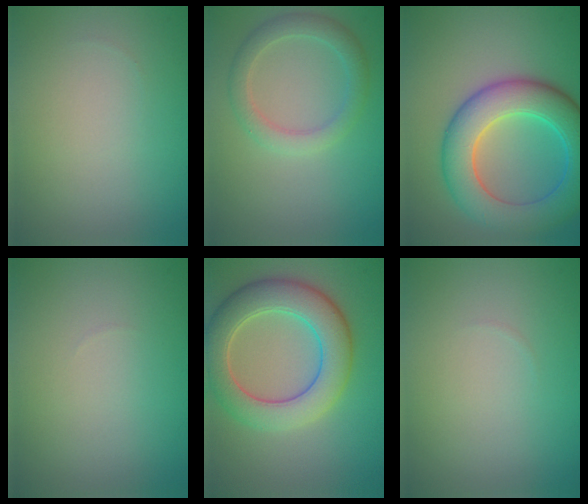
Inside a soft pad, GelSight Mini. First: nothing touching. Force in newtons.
{"total": 2.7, "press": 2.7, "slide": 0.1}
{"total": 8.5, "press": 8.5, "slide": 0.4}
{"total": 0.0}
{"total": 7.2, "press": 7.2, "slide": 0.6}
{"total": 0.0}